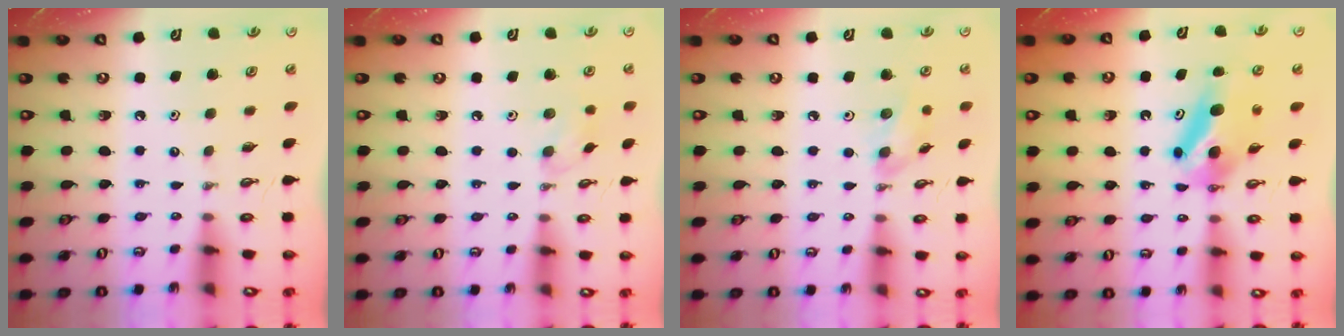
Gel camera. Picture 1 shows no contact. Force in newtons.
{"total": 7.4, "press": 7.4, "slide": 0.8}
{"total": 7.3, "press": 6.9, "slide": 2.3}
{"total": 6.3, "press": 6.2, "slide": 0.8}